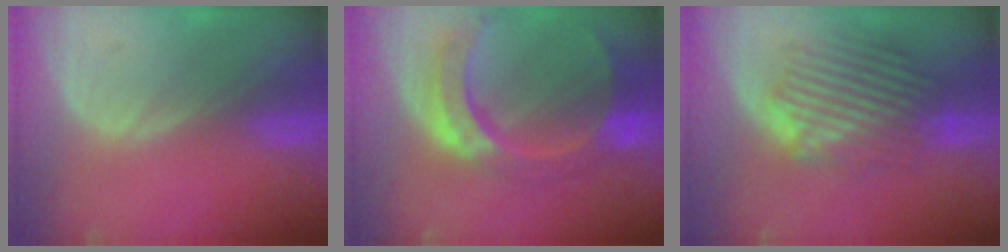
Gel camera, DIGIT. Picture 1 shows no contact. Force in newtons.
{"total": 11.0, "press": 9.2, "slide": 6.0}
{"total": 8.8, "press": 8.4, "slide": 2.7}